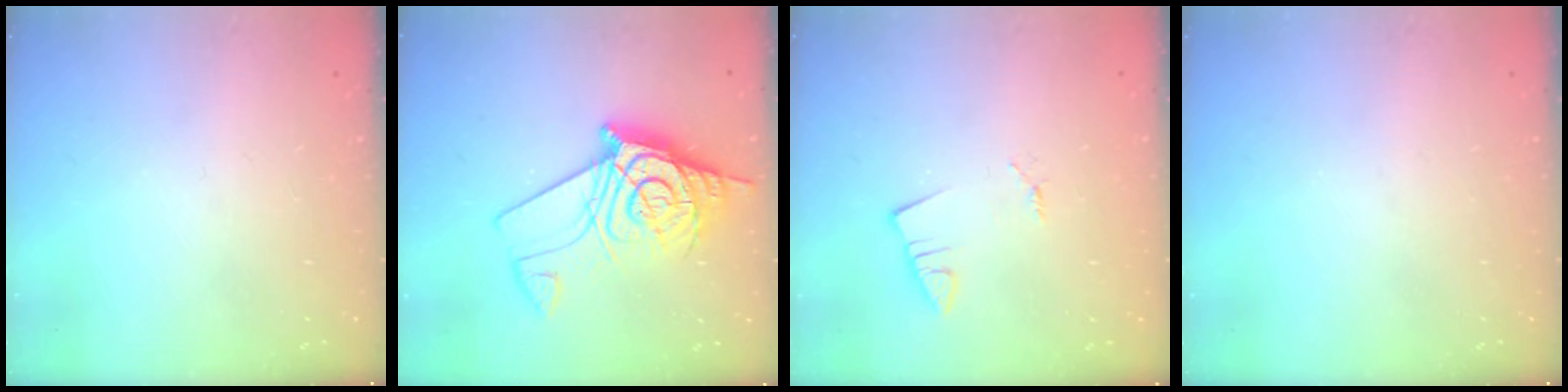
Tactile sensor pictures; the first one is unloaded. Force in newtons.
{"total": 14.5, "press": 14.4, "slide": 1.4}
{"total": 1.3, "press": 1.2, "slide": 0.1}
{"total": 0.0}